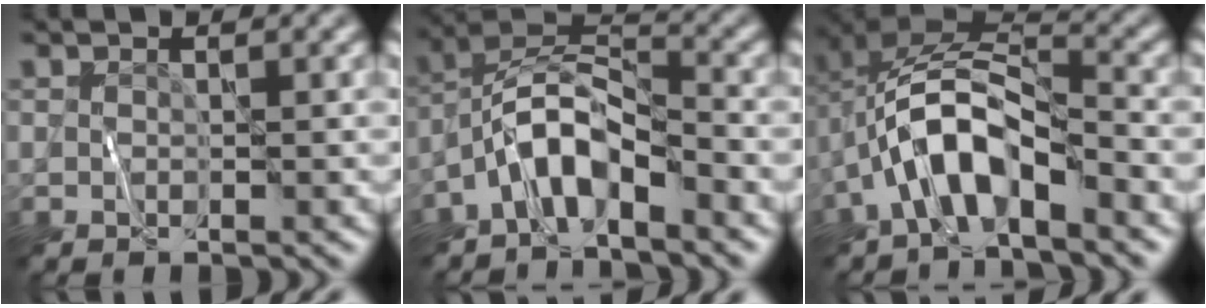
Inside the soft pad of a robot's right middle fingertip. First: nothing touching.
{"total": 5.1, "force": [-3.2, 1.7, 3.5], "torque": [-0.060, 0.012, -0.071]}
{"total": 7.9, "force": [-3.6, 3.3, 6.2], "torque": [-0.123, 0.013, -0.075]}